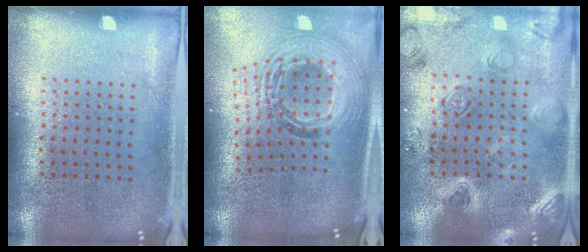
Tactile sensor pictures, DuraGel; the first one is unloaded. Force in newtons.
{"total": 1.9, "press": 1.5, "slide": 1.1}
{"total": 2.3, "press": 2.2, "slide": 0.2}